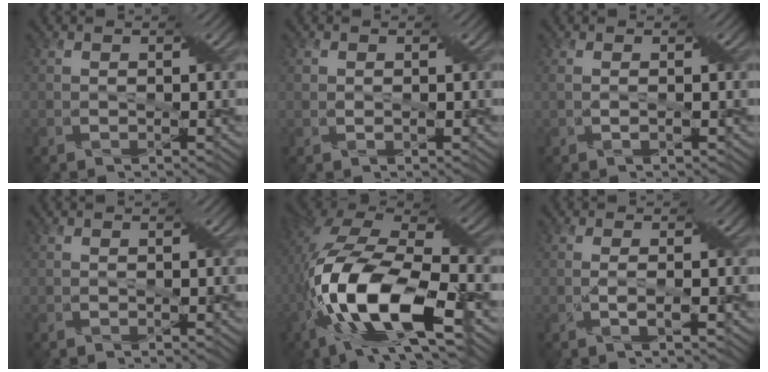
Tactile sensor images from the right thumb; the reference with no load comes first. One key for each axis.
{"total": 1.1, "fx": 0.2, "fy": 1.0, "fz": 0.5, "tx": 0.000, "ty": 0.006, "tz": -0.001}
{"total": 1.5, "fx": 0.0, "fy": 0.7, "fz": 1.4, "tx": -0.029, "ty": -0.006, "tz": 0.003}
{"total": 0.0}
{"total": 17.5, "fx": -4.9, "fy": 6.9, "fz": 15.3, "tx": -0.327, "ty": -0.002, "tz": -0.086}
{"total": 1.3, "fx": -0.2, "fy": -0.7, "fz": 1.1, "tx": -0.025, "ty": 0.003, "tz": -0.002}